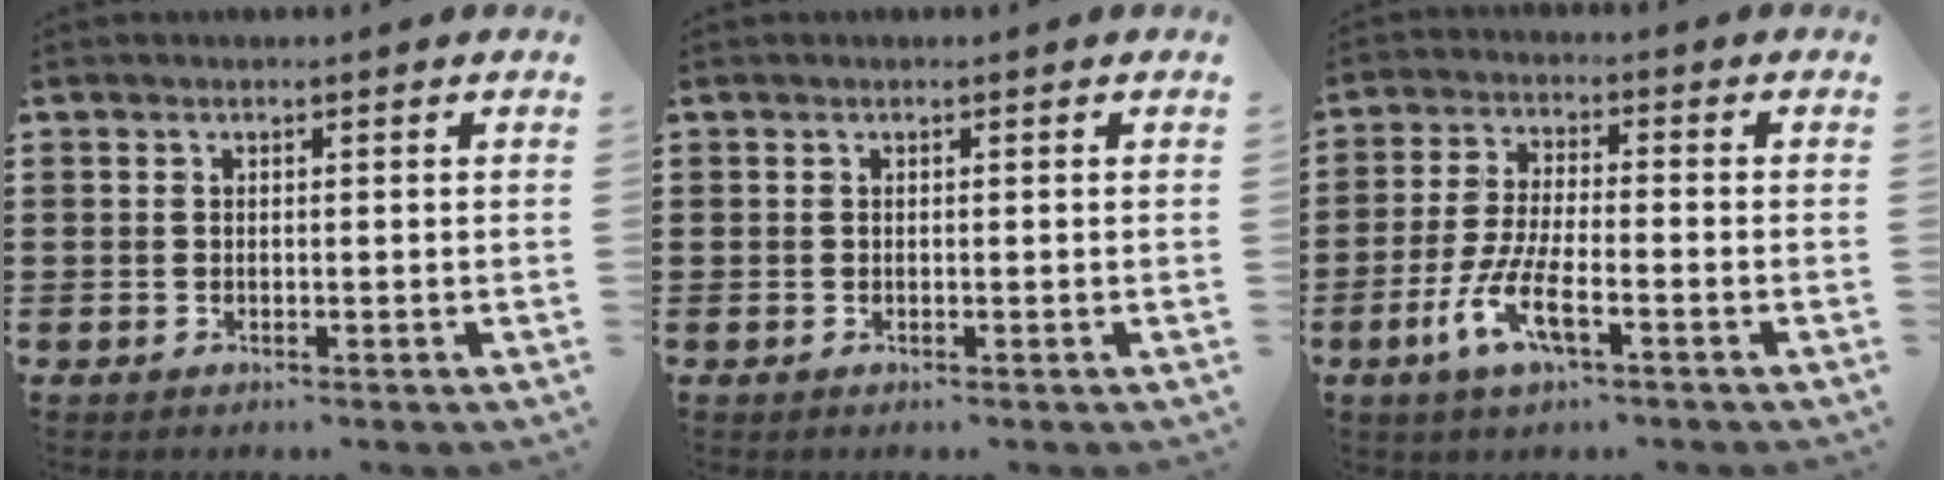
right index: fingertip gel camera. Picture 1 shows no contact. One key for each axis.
{"total": 0.0}
{"total": 7.6, "fx": -3.8, "fy": 1.8, "fz": 6.4, "tx": -0.151, "ty": -0.016, "tz": -0.075}